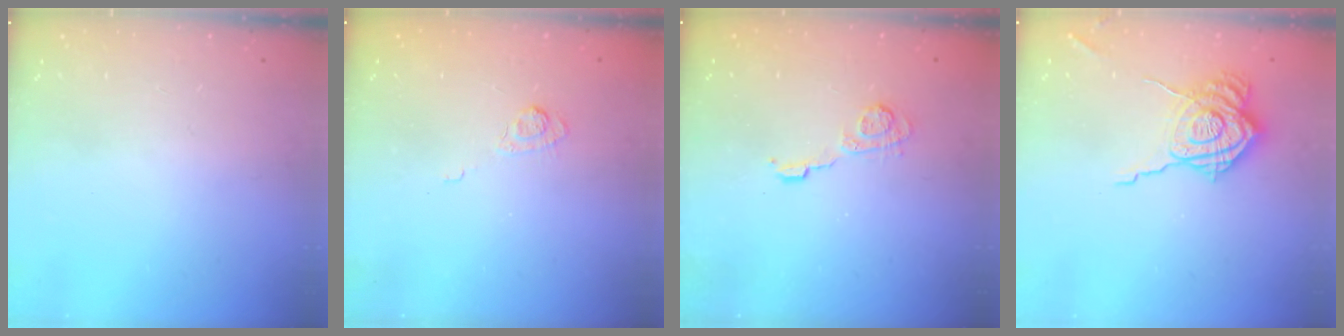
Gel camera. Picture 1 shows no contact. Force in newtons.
{"total": 3.2, "press": 2.8, "slide": 1.5}
{"total": 4.9, "press": 4.9, "slide": 0.3}
{"total": 16.3, "press": 16.3, "slide": 1.1}